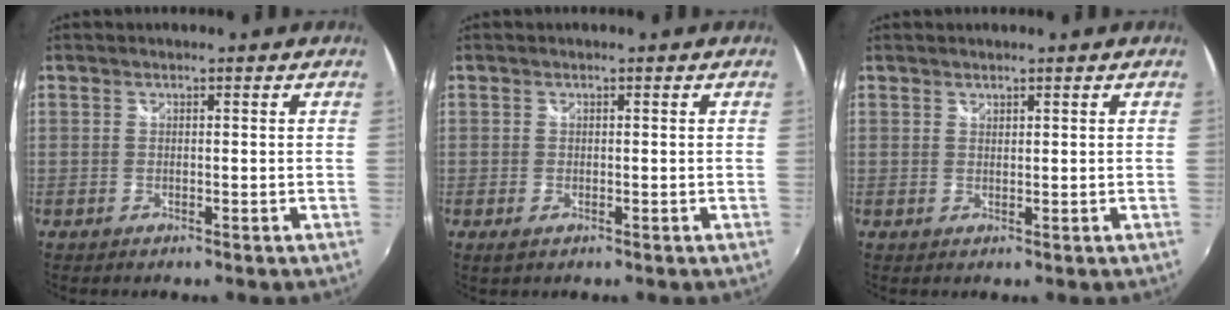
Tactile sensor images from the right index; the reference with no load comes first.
{"total": 1.4, "force": [-0.8, 0.8, 0.9], "torque": [-0.018, -0.005, -0.014]}
{"total": 0.5, "force": [0.5, 0.1, 0.0], "torque": [0.001, 0.000, 0.010]}